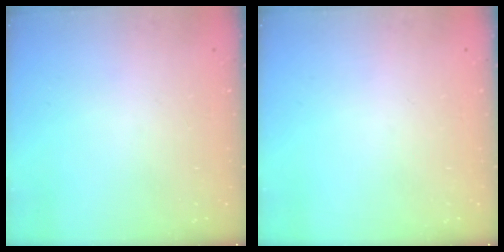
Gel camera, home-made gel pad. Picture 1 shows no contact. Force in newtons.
{"total": 0.0}